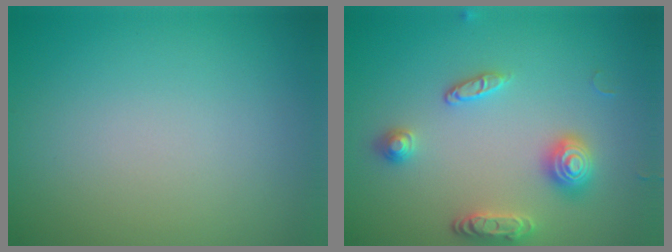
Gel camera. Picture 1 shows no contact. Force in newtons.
{"total": 3.2, "press": 3.1, "slide": 0.7}